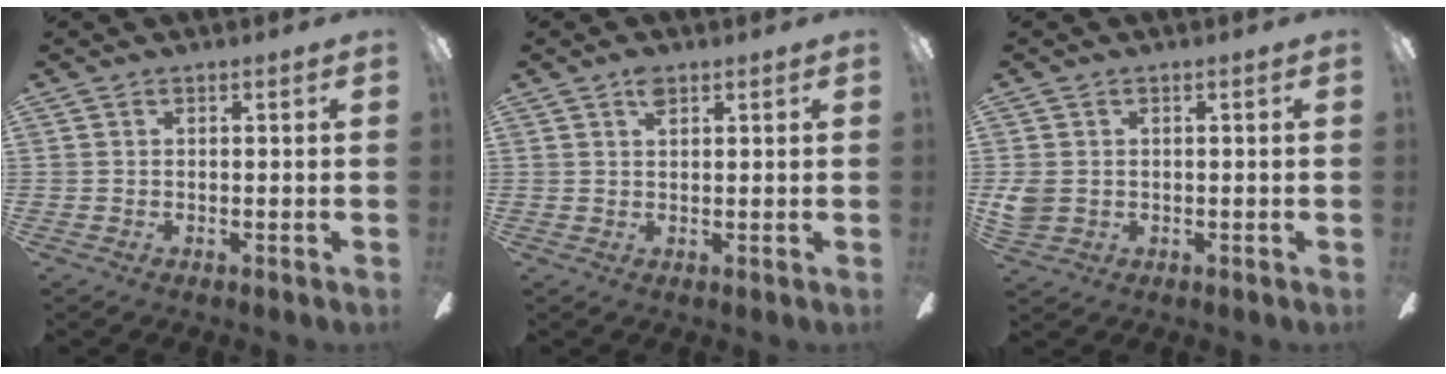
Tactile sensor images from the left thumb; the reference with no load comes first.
{"total": 2.7, "force": [1.8, 1.2, 1.6], "torque": [-0.029, -0.001, 0.030]}
{"total": 3.5, "force": [0.4, 3.0, 1.8], "torque": [-0.038, 0.005, 0.010]}